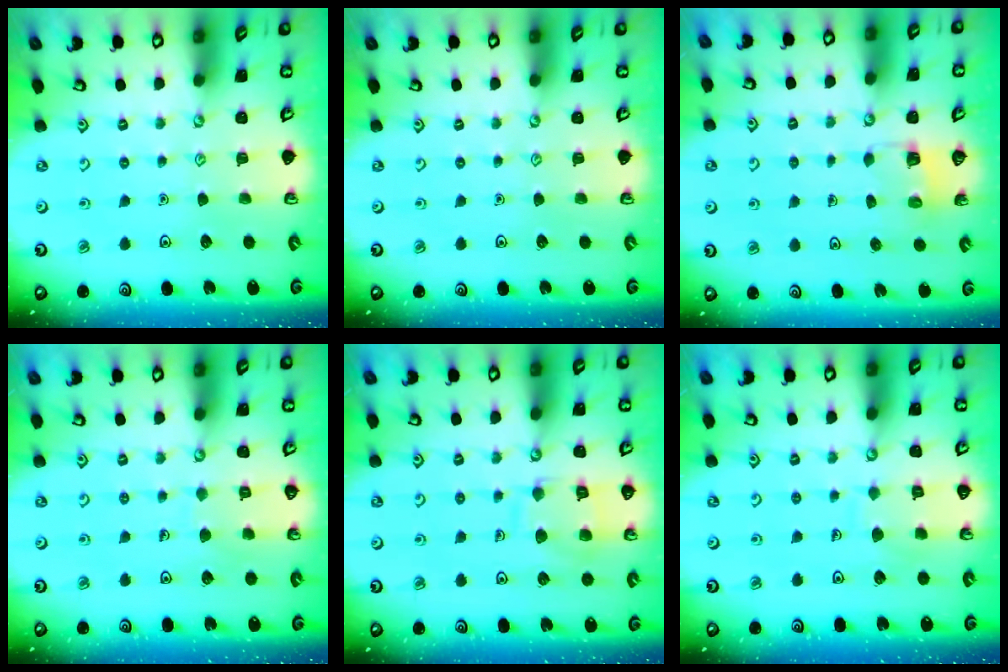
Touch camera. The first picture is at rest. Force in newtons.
{"total": 0.0}
{"total": 3.0, "press": 3.0, "slide": 0.2}
{"total": 5.1, "press": 5.1, "slide": 0.3}
{"total": 10.6, "press": 10.6, "slide": 1.0}
{"total": 7.0, "press": 7.0, "slide": 0.7}